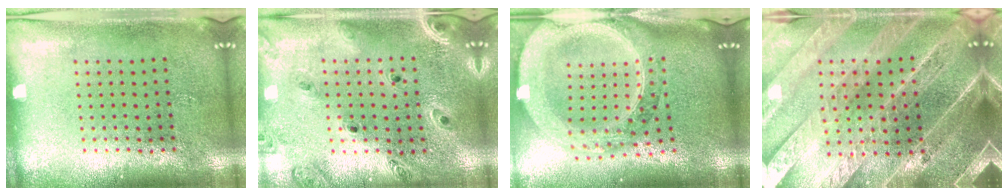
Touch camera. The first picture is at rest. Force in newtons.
{"total": 1.2, "press": 1.2, "slide": 0.2}
{"total": 3.5, "press": 2.8, "slide": 2.0}
{"total": 5.0, "press": 4.4, "slide": 2.4}